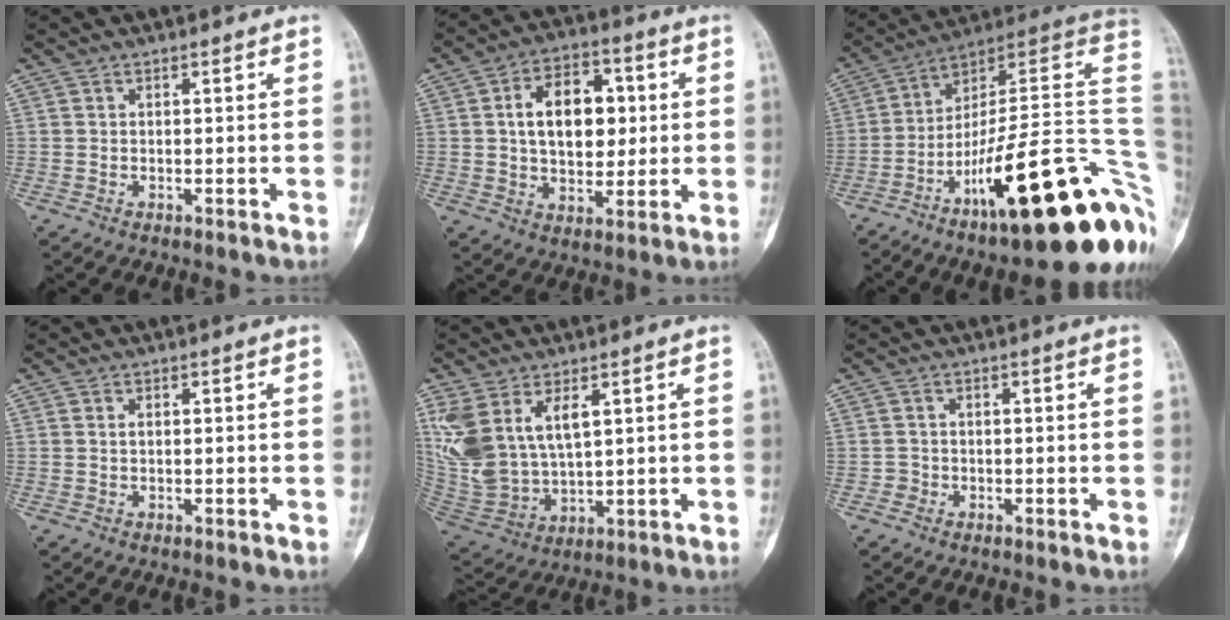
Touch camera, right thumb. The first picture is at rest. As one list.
[{"total": 14.0, "force": [2.2, 9.1, 10.4], "torque": [-0.122, 0.010, 0.035]}, {"total": 27.4, "force": [-8.1, 6.9, 25.3], "torque": [-0.272, 0.080, -0.117]}, {"total": 0.5, "force": [0.2, 0.3, 0.4], "torque": [-0.003, 0.002, 0.004]}, {"total": 14.6, "force": [5.7, 8.3, 10.5], "torque": [-0.217, -0.018, 0.137]}, {"total": 1.1, "force": [-0.4, 1.0, -0.2], "torque": [0.016, 0.009, -0.014]}]